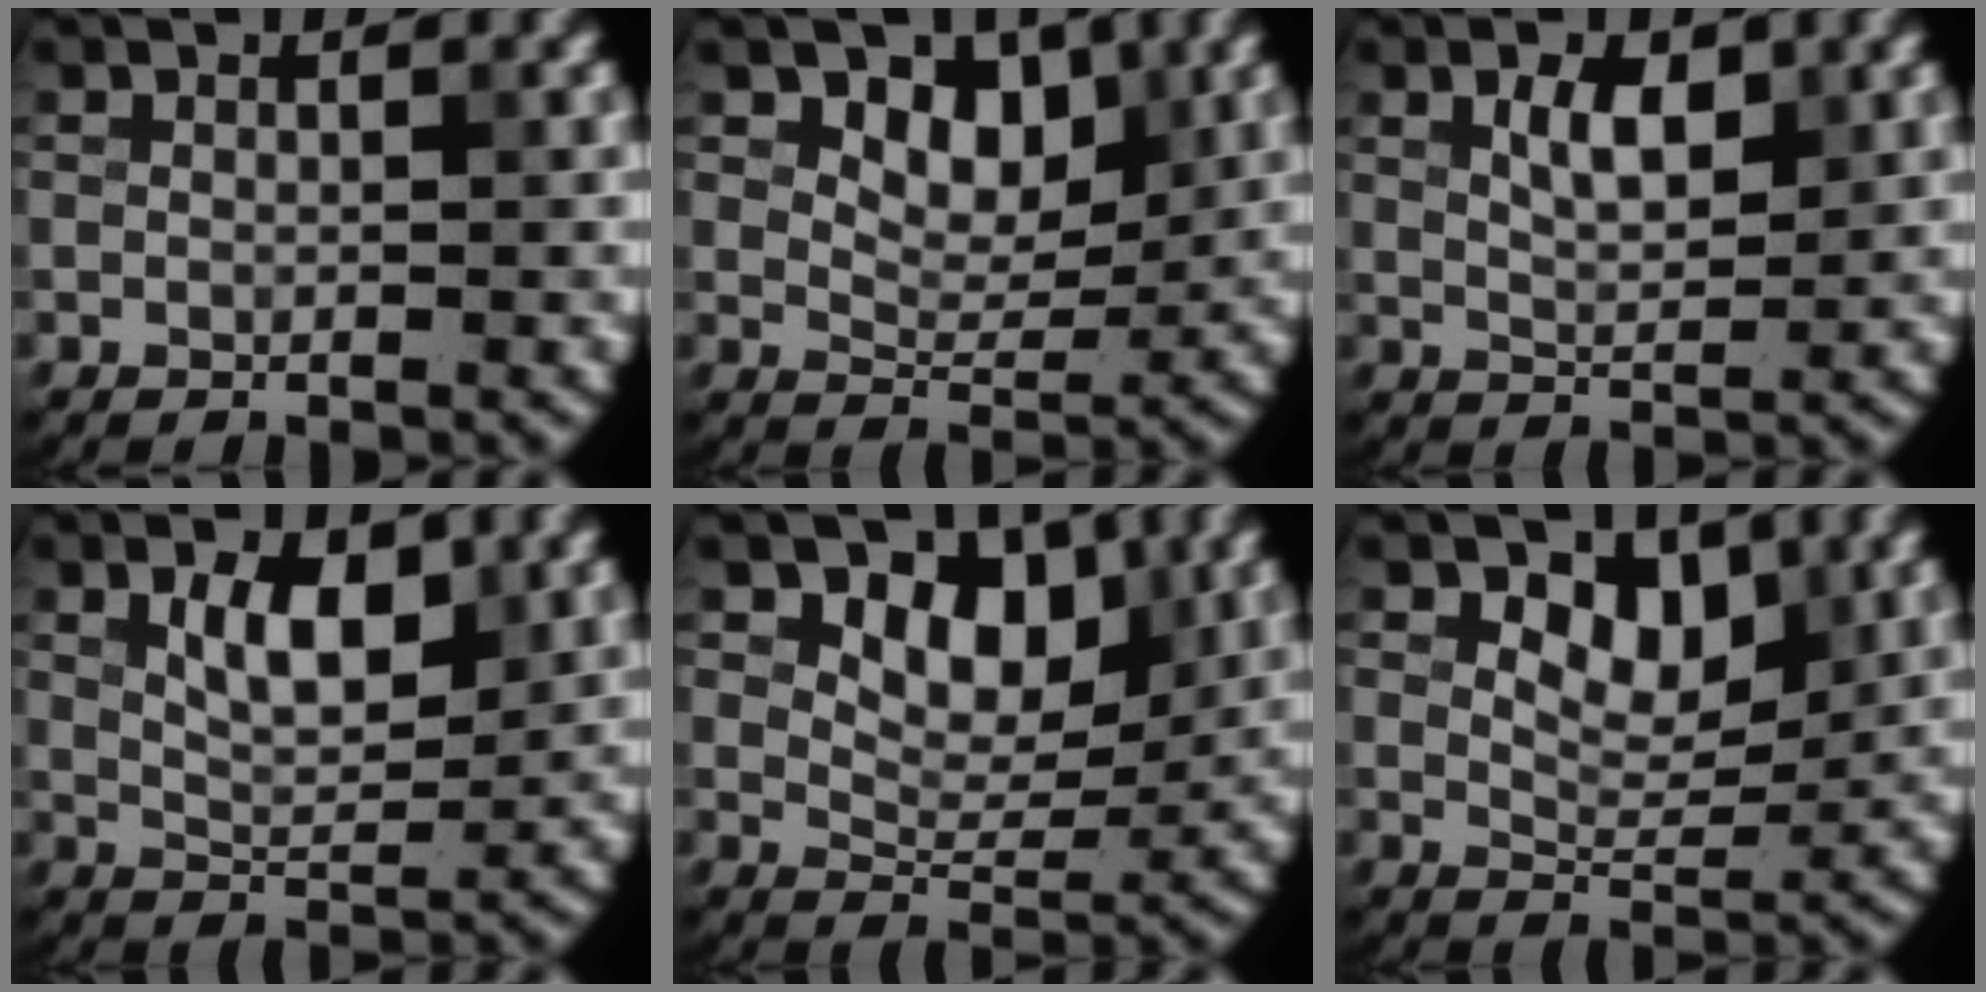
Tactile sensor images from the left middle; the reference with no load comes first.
{"total": 4.3, "force": [2.1, 2.8, 2.5], "torque": [-0.039, -0.009, 0.030]}
{"total": 2.9, "force": [1.3, 1.3, 2.2], "torque": [-0.044, 0.001, 0.025]}
{"total": 4.0, "force": [1.7, 1.8, 3.1], "torque": [-0.058, 0.000, 0.033]}
{"total": 5.4, "force": [2.5, 3.4, 3.4], "torque": [-0.046, -0.009, 0.030]}
{"total": 4.1, "force": [1.9, 2.4, 2.7], "torque": [-0.043, -0.003, 0.025]}